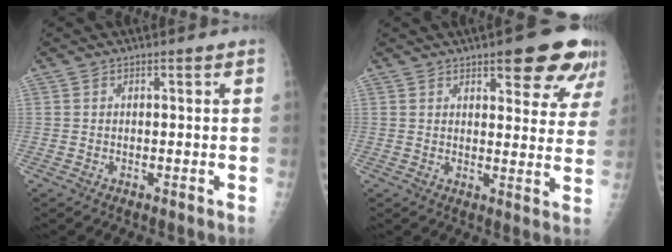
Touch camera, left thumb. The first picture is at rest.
{"total": 13.1, "force": [8.1, 4.4, 9.3], "torque": [-0.077, -0.037, 0.093]}